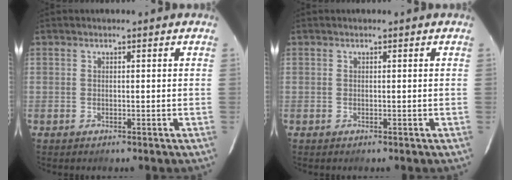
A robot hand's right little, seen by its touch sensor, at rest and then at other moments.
{"total": 0.0}